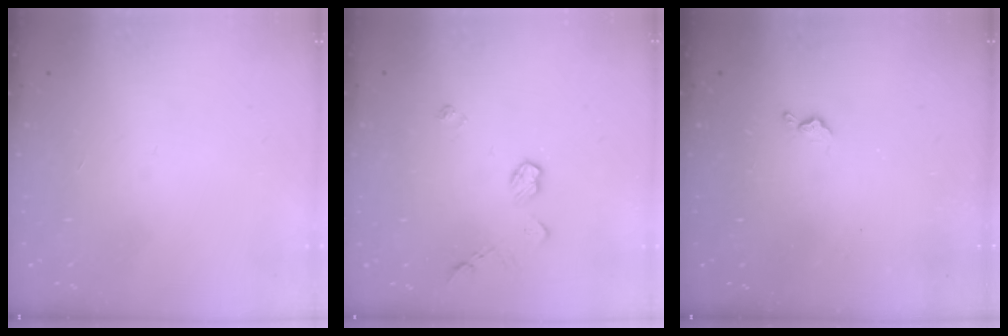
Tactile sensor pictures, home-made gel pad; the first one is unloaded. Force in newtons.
{"total": 5.6, "press": 5.6, "slide": 0.4}
{"total": 3.6, "press": 3.5, "slide": 0.6}